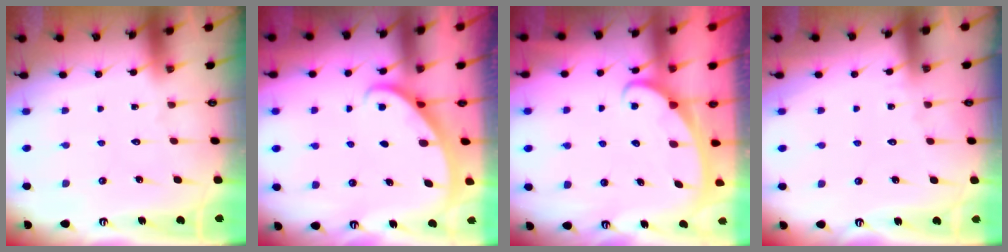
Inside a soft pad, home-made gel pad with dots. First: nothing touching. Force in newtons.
{"total": 1.9, "press": 1.9, "slide": 0.1}
{"total": 2.3, "press": 2.3, "slide": 0.4}
{"total": 1.8, "press": 1.7, "slide": 0.3}